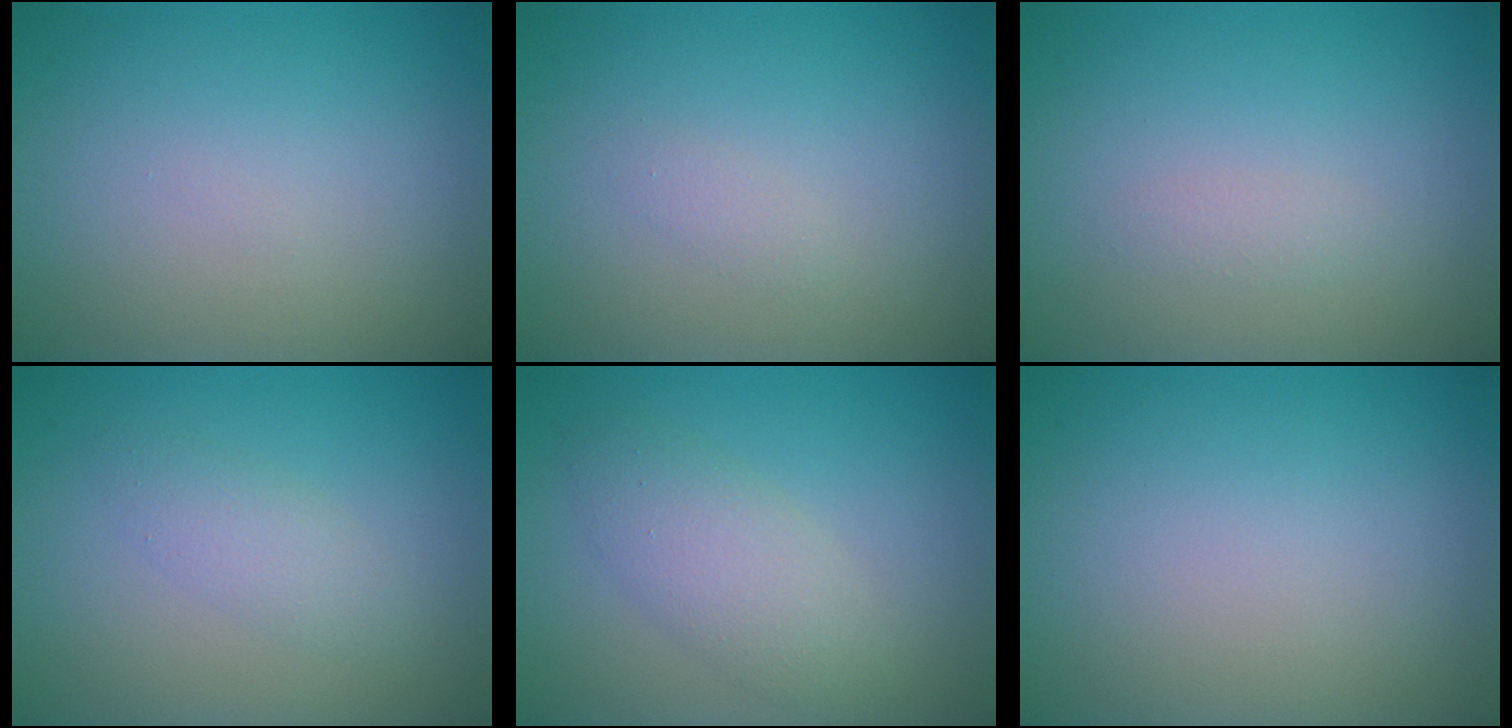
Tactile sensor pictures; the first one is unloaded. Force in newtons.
{"total": 0.7, "press": 0.7, "slide": 0.0}
{"total": 0.8, "press": 0.8, "slide": 0.0}
{"total": 1.8, "press": 1.8, "slide": 0.1}
{"total": 3.3, "press": 3.3, "slide": 0.1}
{"total": 0.0}